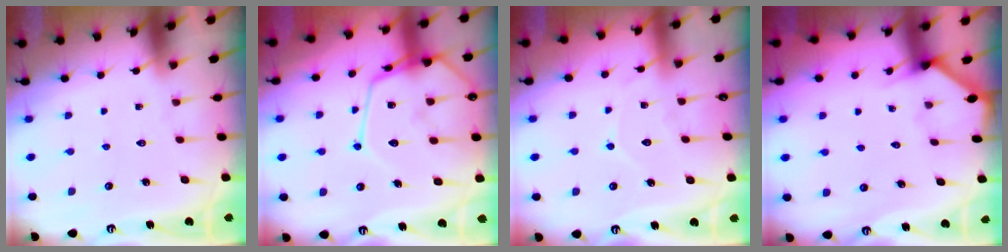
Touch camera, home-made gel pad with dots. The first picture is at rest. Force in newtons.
{"total": 17.5, "press": 17.4, "slide": 1.5}
{"total": 7.2, "press": 7.1, "slide": 0.8}
{"total": 1.7, "press": 1.7, "slide": 0.2}